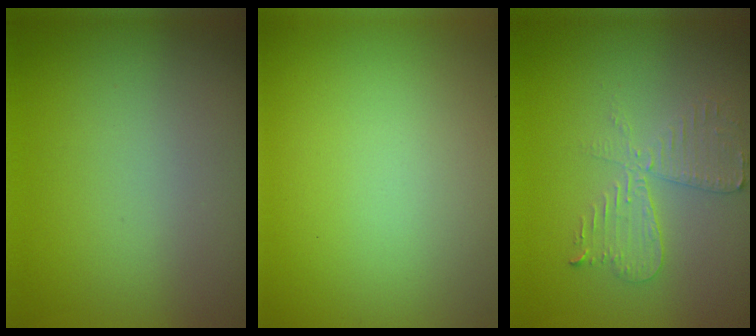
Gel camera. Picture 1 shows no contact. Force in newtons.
{"total": 0.0}
{"total": 2.6, "press": 2.5, "slide": 0.5}